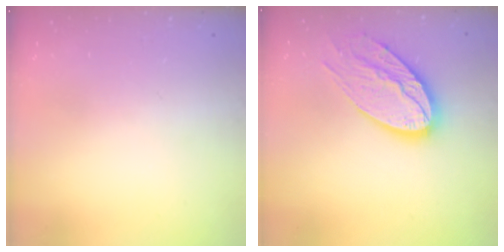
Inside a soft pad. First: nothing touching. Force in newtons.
{"total": 16.7, "press": 16.6, "slide": 1.5}